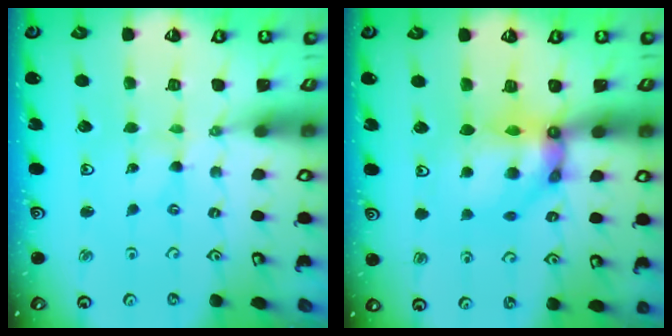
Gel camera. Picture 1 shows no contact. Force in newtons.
{"total": 11.5, "press": 11.4, "slide": 1.5}